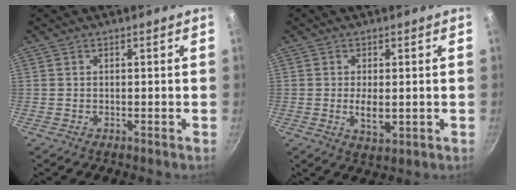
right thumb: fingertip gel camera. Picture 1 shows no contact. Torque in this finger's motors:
{"motor_torque": [1.49, 3.51, 0.31, 0.43, 0.13]}